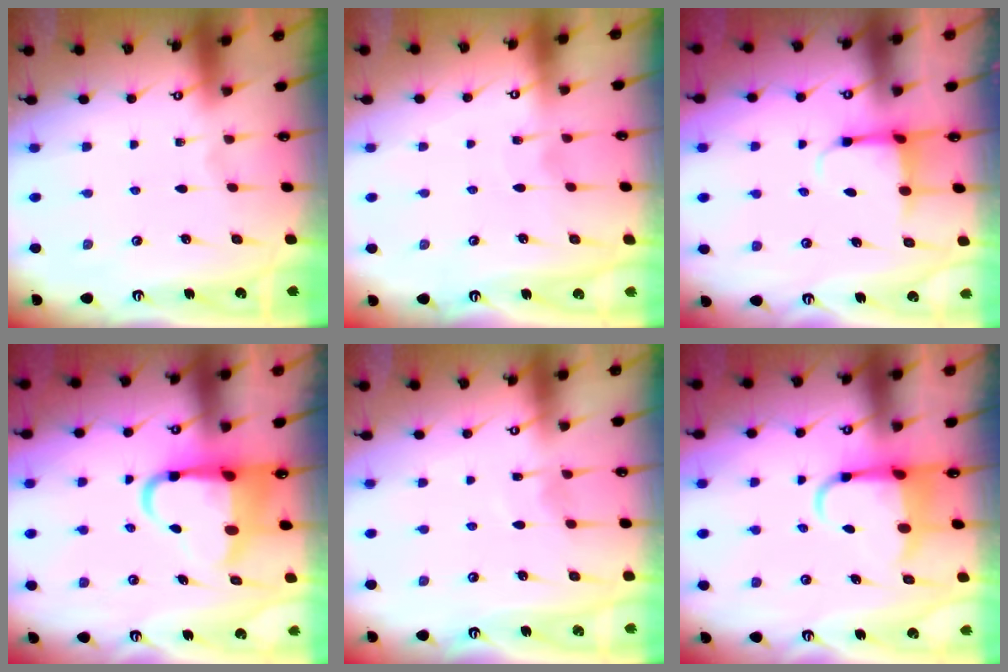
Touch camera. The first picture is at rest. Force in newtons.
{"total": 4.1, "press": 4.1, "slide": 0.4}
{"total": 3.9, "press": 3.7, "slide": 1.3}
{"total": 9.3, "press": 9.2, "slide": 1.5}
{"total": 5.5, "press": 5.5, "slide": 0.6}
{"total": 5.7, "press": 5.6, "slide": 1.2}